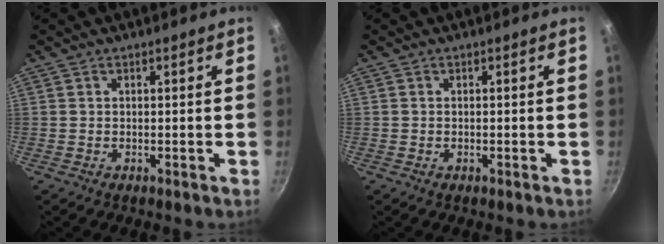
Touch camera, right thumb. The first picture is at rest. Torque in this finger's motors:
{"motor_torque": [-0.46, -0.37, -0.28, 0.11, -0.02]}